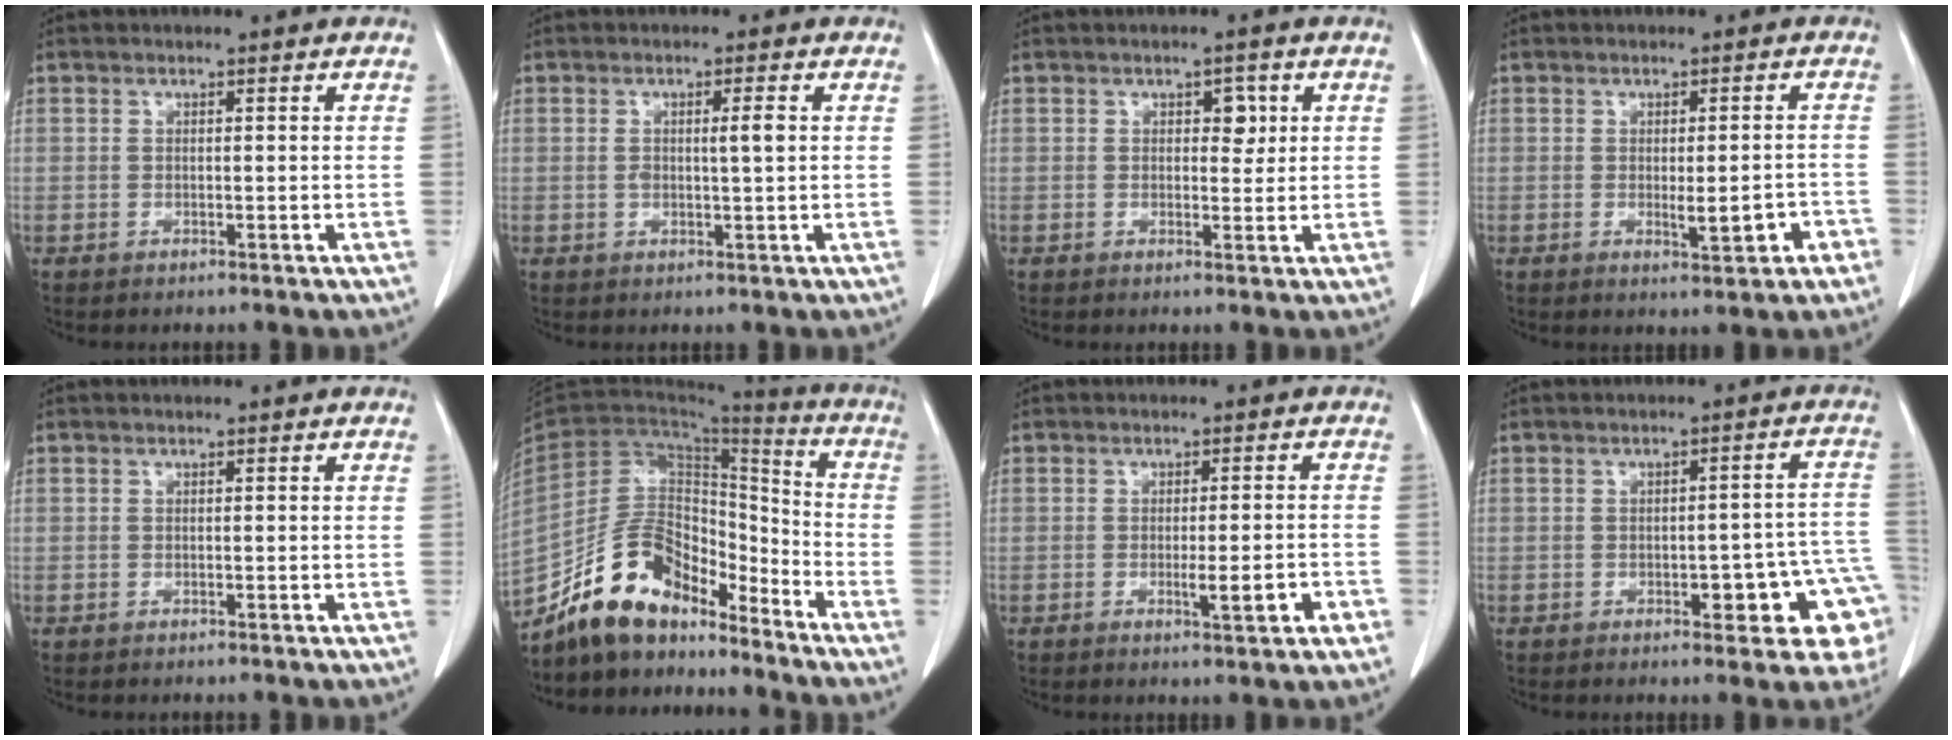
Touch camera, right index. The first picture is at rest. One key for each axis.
{"total": 2.8, "fx": 0.4, "fy": 0.2, "fz": 2.8, "tx": -0.050, "ty": 0.001, "tz": 0.007}
{"total": 2.5, "fx": 0.8, "fy": 1.5, "fz": 1.8, "tx": -0.018, "ty": 0.004, "tz": 0.010}
{"total": 4.9, "fx": -1.8, "fy": 1.2, "fz": 4.4, "tx": -0.056, "ty": 0.000, "tz": -0.018}
{"total": 0.0}
{"total": 14.3, "fx": -11.8, "fy": 5.8, "fz": 5.6, "tx": -0.101, "ty": 0.044, "tz": -0.216}
{"total": 4.9, "fx": -1.8, "fy": 0.6, "fz": 4.5, "tx": -0.064, "ty": -0.004, "tz": -0.022}
{"total": 10.3, "fx": -3.5, "fy": 3.2, "fz": 9.2, "tx": -0.065, "ty": 0.028, "tz": -0.034}